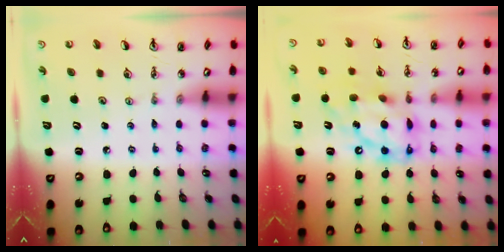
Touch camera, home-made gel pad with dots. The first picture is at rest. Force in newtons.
{"total": 15.5, "press": 15.5, "slide": 1.3}